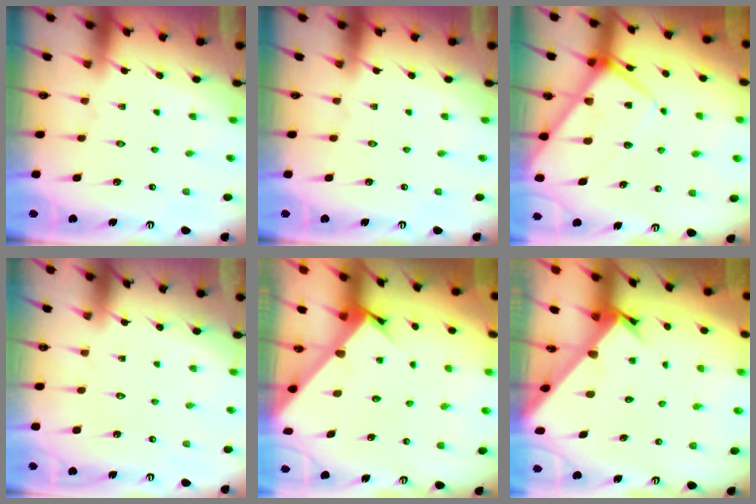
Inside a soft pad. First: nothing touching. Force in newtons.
{"total": 0.0}
{"total": 9.5, "press": 9.5, "slide": 0.9}
{"total": 1.8, "press": 1.7, "slide": 0.1}
{"total": 3.4, "press": 3.4, "slide": 0.2}
{"total": 2.6, "press": 2.6, "slide": 0.2}